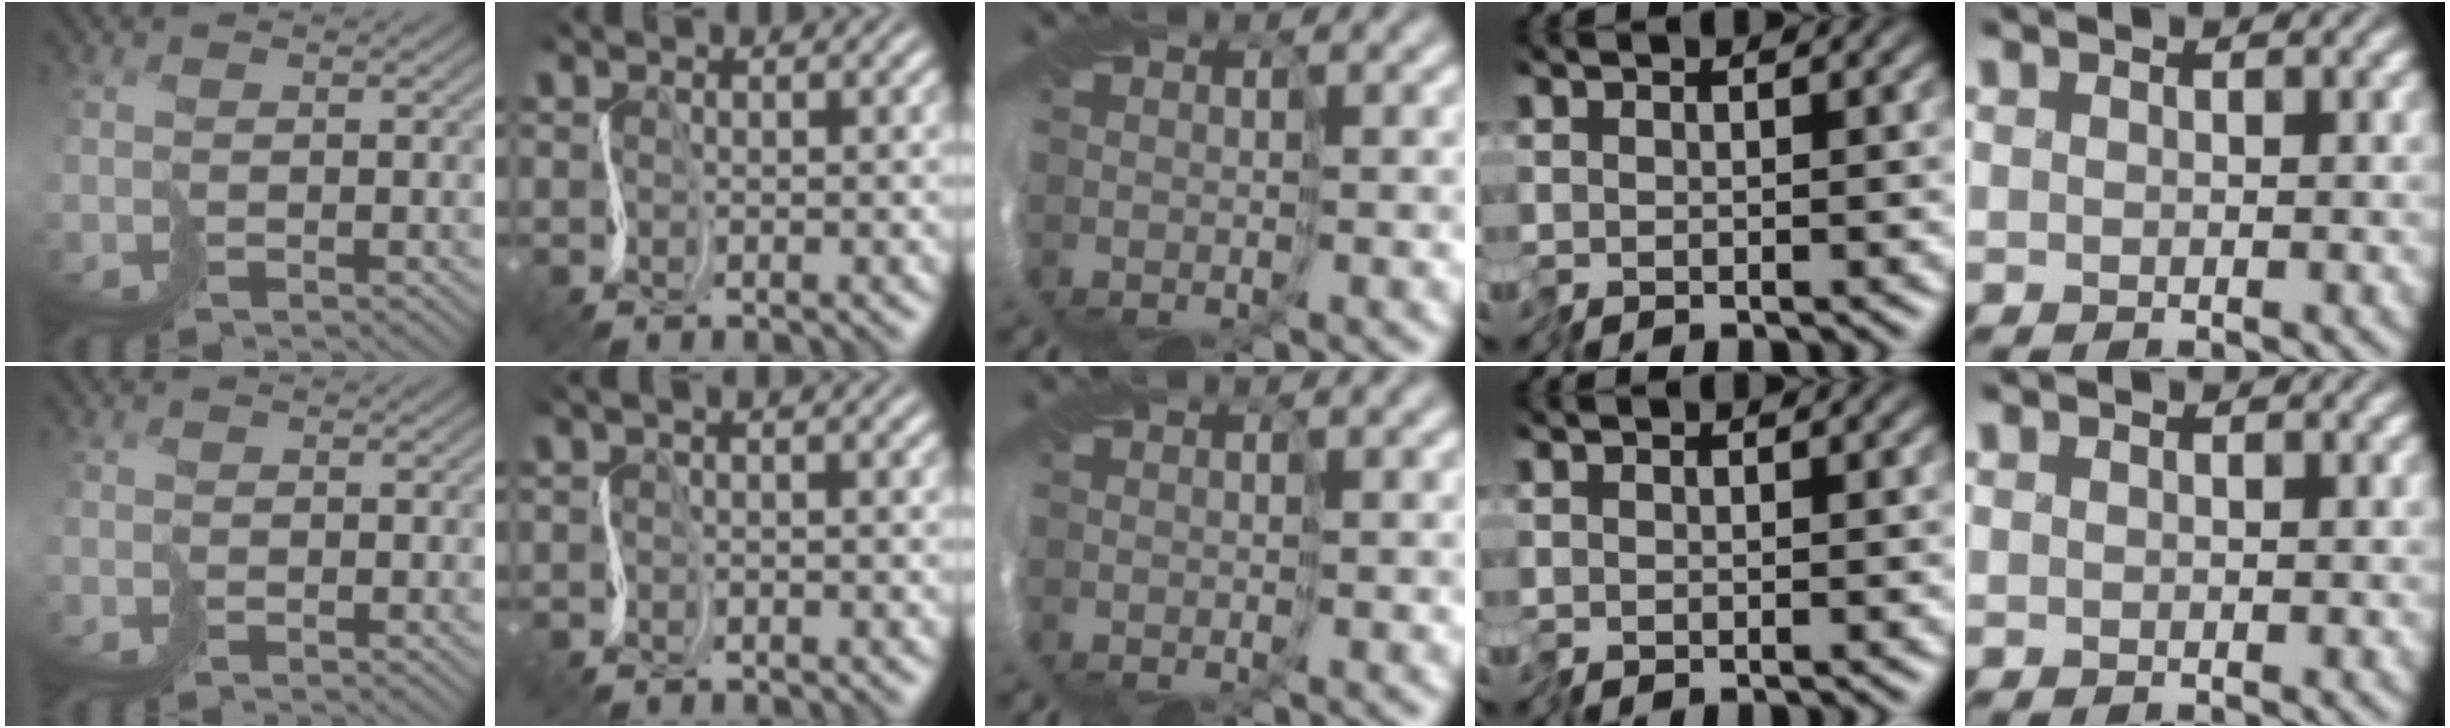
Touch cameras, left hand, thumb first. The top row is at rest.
{"thumb": {"total": 1.3, "force": [-0.7, 1.0, 0.7], "torque": [-0.016, -0.004, -0.016]}, "index": {"total": 0.9, "force": [0.1, 0.3, 0.9], "torque": [-0.019, 0.003, -0.002]}}